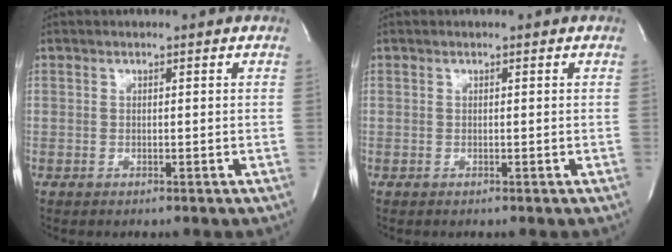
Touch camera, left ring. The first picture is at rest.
{"total": 0.0}